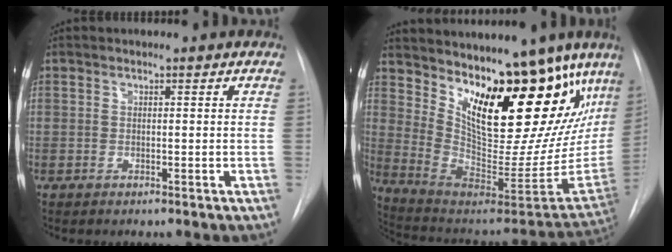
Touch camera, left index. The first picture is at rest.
{"total": 24.8, "force": [16.5, 8.1, 16.6], "torque": [-0.247, -0.012, 0.250]}